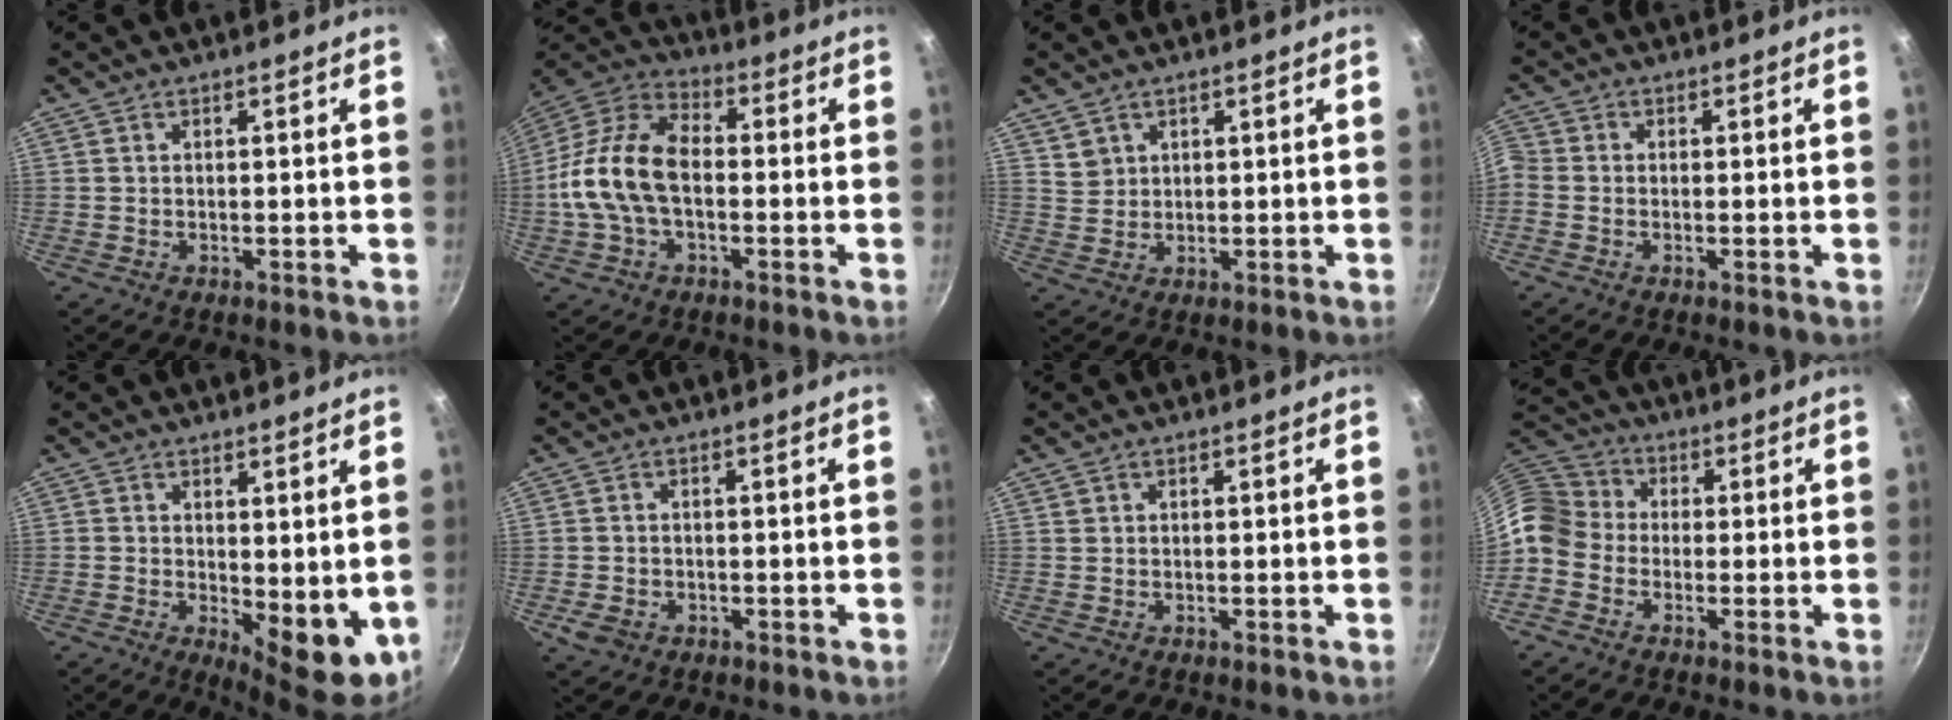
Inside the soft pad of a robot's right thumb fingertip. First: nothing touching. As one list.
[{"total": 15.4, "force": [-1.5, 9.4, 12.1], "torque": [-0.215, 0.040, -0.046]}, {"total": 2.8, "force": [1.7, 2.2, 0.5], "torque": [0.011, 0.004, 0.036]}, {"total": 3.4, "force": [-1.4, 2.6, 1.7], "torque": [-0.046, 0.010, -0.045]}, {"total": 8.6, "force": [0.1, 4.0, 7.5], "torque": [-0.081, -0.009, 0.013]}, {"total": 3.5, "force": [-1.4, 2.6, 1.8], "torque": [-0.034, 0.007, -0.020]}, {"total": 0.0}, {"total": 9.4, "force": [-1.5, 8.0, 4.7], "torque": [-0.074, 0.036, -0.052]}]